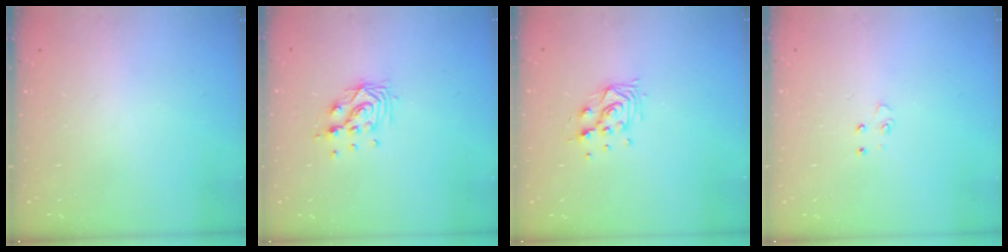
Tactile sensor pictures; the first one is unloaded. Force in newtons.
{"total": 9.2, "press": 9.2, "slide": 0.5}
{"total": 9.0, "press": 8.9, "slide": 1.5}
{"total": 4.1, "press": 4.1, "slide": 0.5}